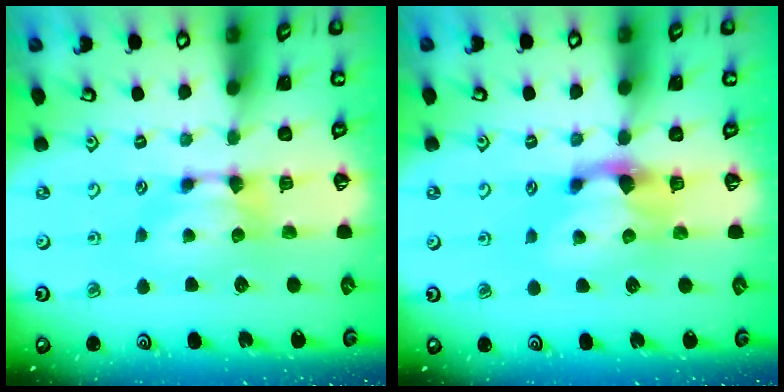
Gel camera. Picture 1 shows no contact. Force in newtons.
{"total": 1.7, "press": 1.3, "slide": 1.1}